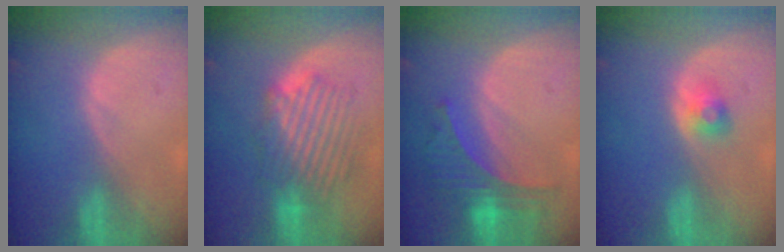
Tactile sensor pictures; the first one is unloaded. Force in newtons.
{"total": 8.8, "press": 8.4, "slide": 2.7}
{"total": 6.8, "press": 6.3, "slide": 2.5}
{"total": 2.6, "press": 2.4, "slide": 1.0}